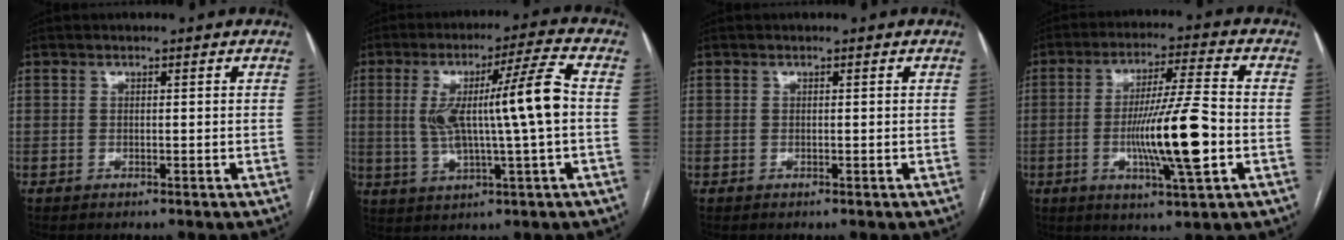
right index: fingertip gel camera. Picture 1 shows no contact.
{"total": 12.6, "force": [0.5, -0.2, 12.6], "torque": [-0.227, 0.016, 0.010]}
{"total": 0.0}
{"total": 13.5, "force": [-2.9, 0.2, 13.2], "torque": [-0.239, -0.010, -0.052]}